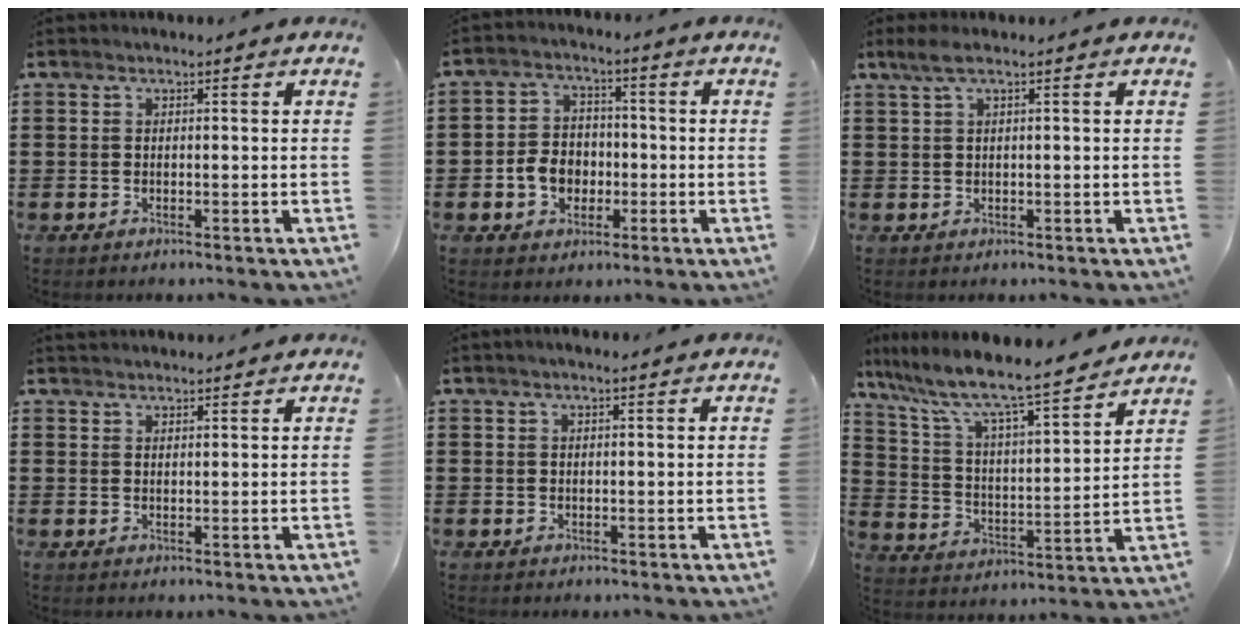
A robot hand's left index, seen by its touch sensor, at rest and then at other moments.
{"total": 5.8, "force": [-1.5, 4.7, 3.1], "torque": [-0.070, 0.002, -0.035]}
{"total": 1.8, "force": [0.5, 0.1, 1.7], "torque": [-0.041, -0.003, 0.006]}
{"total": 1.5, "force": [1.5, 0.1, 0.1], "torque": [-0.005, 0.001, 0.030]}
{"total": 1.0, "force": [0.6, 0.0, 0.8], "torque": [-0.014, 0.002, 0.010]}
{"total": 9.0, "force": [7.7, 0.7, 4.5], "torque": [-0.120, -0.055, 0.125]}